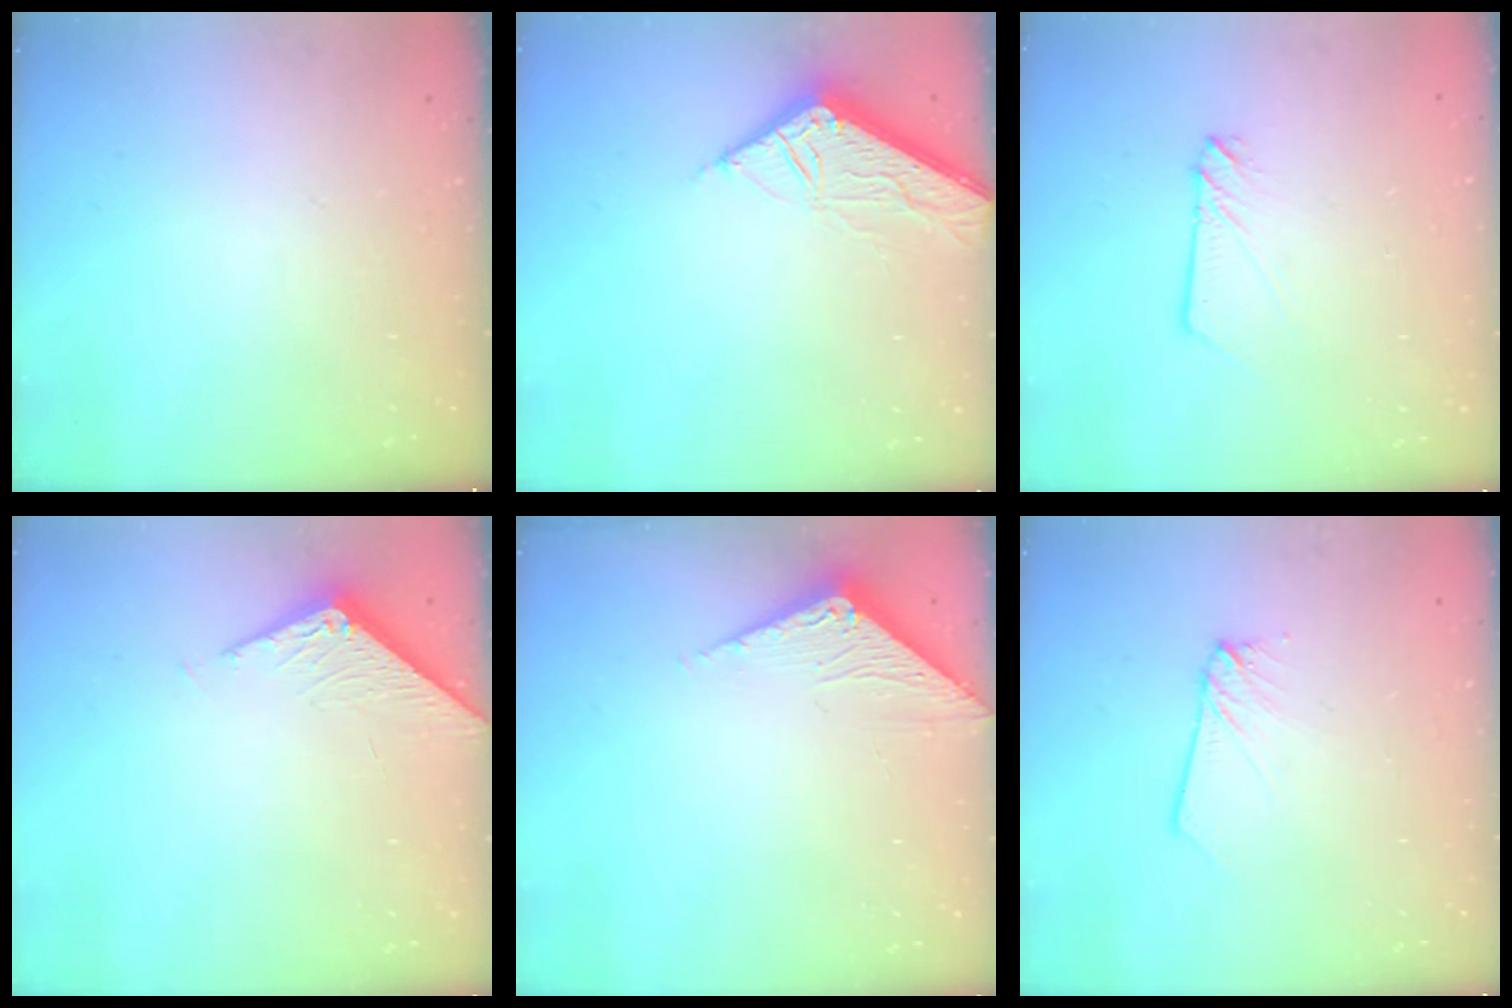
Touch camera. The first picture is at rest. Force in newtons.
{"total": 7.0, "press": 6.9, "slide": 0.4}
{"total": 2.9, "press": 2.9, "slide": 0.4}
{"total": 4.0, "press": 4.0, "slide": 0.1}
{"total": 3.5, "press": 3.5, "slide": 0.2}
{"total": 3.1, "press": 3.0, "slide": 0.3}